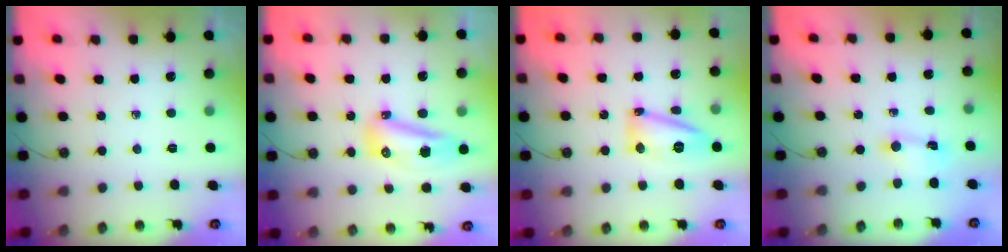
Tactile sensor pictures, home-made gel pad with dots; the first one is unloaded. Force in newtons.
{"total": 18.4, "press": 13.7, "slide": 12.3}
{"total": 13.3, "press": 13.3, "slide": 1.1}
{"total": 1.5, "press": 1.5, "slide": 0.2}